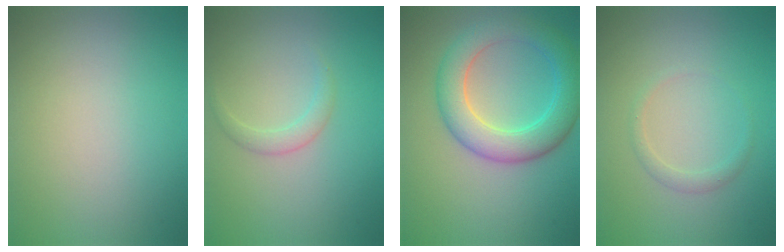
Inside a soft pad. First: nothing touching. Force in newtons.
{"total": 1.4, "press": 1.4, "slide": 0.0}
{"total": 6.3, "press": 6.3, "slide": 0.2}
{"total": 1.2, "press": 1.2, "slide": 0.0}